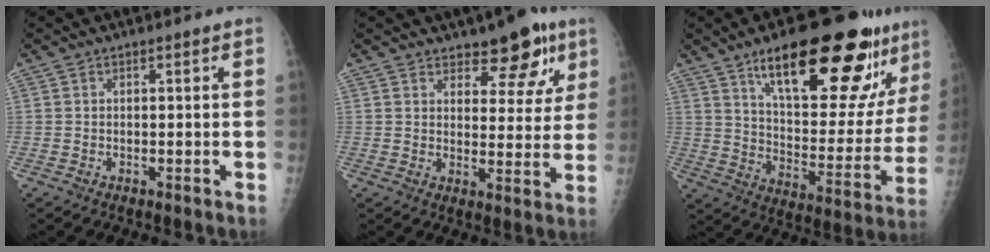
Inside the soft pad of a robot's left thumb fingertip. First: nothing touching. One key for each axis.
{"total": 9.7, "fx": 6.4, "fy": 4.5, "fz": 5.7, "tx": -0.034, "ty": -0.035, "tz": 0.087}
{"total": 27.4, "fx": 16.8, "fy": 8.7, "fz": 19.9, "tx": -0.247, "ty": -0.058, "tz": 0.258}